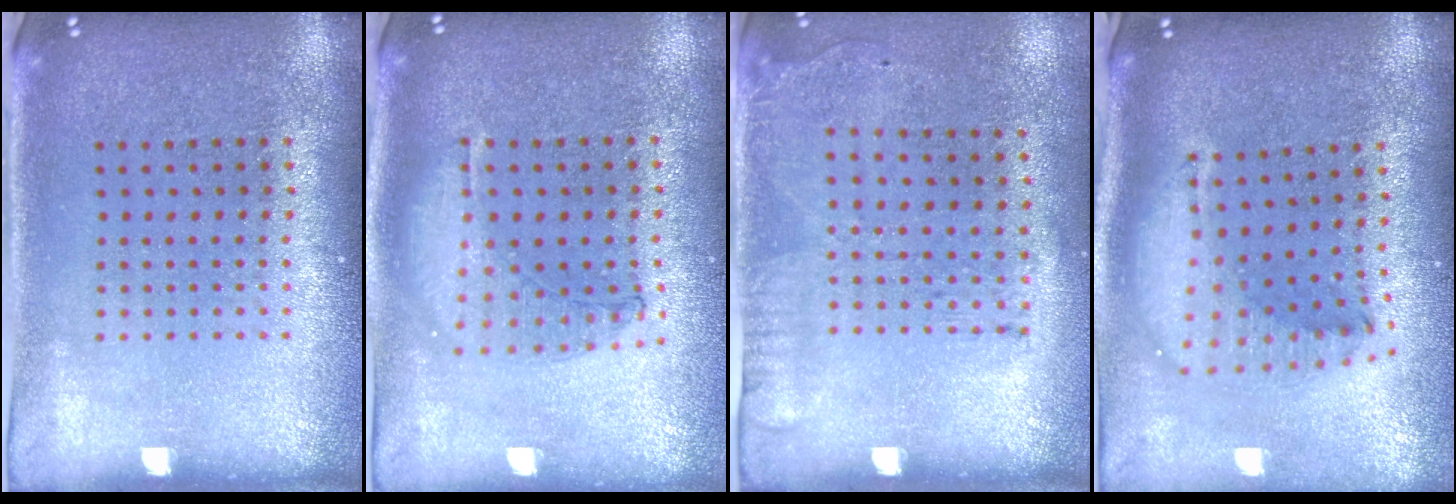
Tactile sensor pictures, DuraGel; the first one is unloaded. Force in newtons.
{"total": 0.9, "press": 0.9, "slide": 0.1}
{"total": 1.8, "press": 1.2, "slide": 1.3}
{"total": 1.9, "press": 1.5, "slide": 1.2}